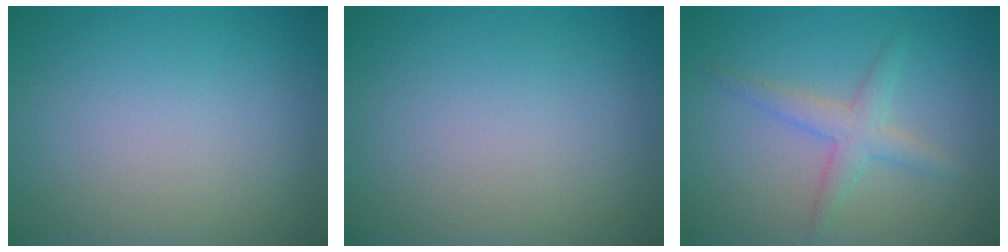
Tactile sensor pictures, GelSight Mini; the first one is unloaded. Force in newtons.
{"total": 0.0}
{"total": 2.5, "press": 2.5, "slide": 0.0}